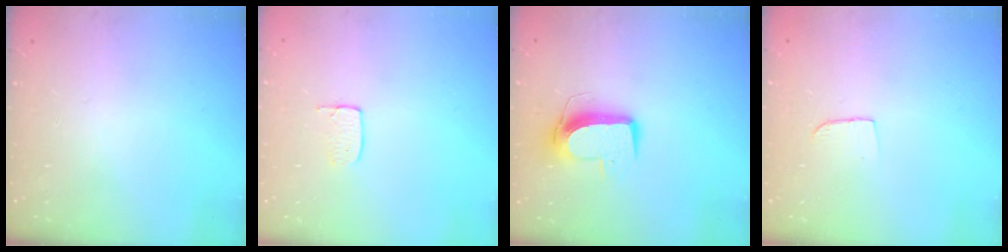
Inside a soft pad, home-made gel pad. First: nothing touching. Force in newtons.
{"total": 3.5, "press": 3.5, "slide": 0.2}
{"total": 10.0, "press": 10.0, "slide": 0.3}
{"total": 3.8, "press": 3.8, "slide": 0.4}